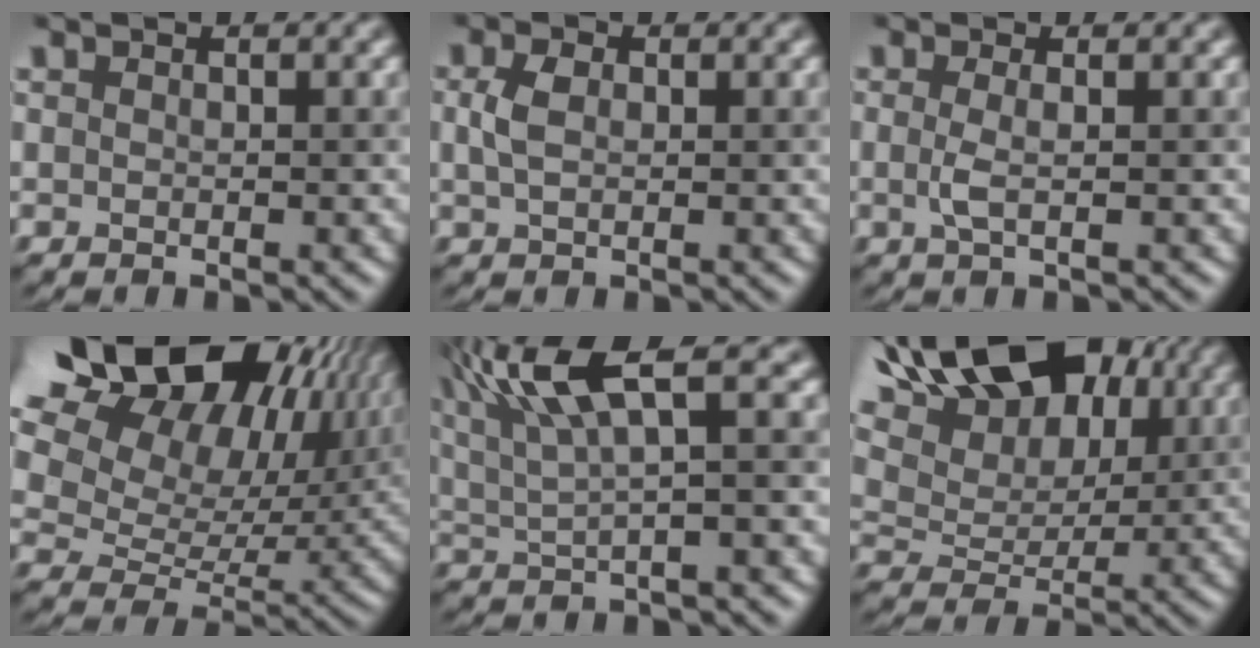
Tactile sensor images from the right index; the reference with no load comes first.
{"total": 2.2, "force": [0.4, 1.4, 1.7], "torque": [-0.040, 0.003, 0.006]}
{"total": 1.7, "force": [-0.1, 0.4, 1.6], "torque": [-0.034, -0.001, -0.004]}
{"total": 19.8, "force": [10.0, 12.0, 12.3], "torque": [-0.215, 0.062, 0.166]}
{"total": 8.3, "force": [3.8, 1.8, 7.1], "torque": [-0.135, 0.021, 0.074]}
{"total": 19.5, "force": [10.2, 11.9, 11.6], "torque": [-0.214, 0.073, 0.157]}